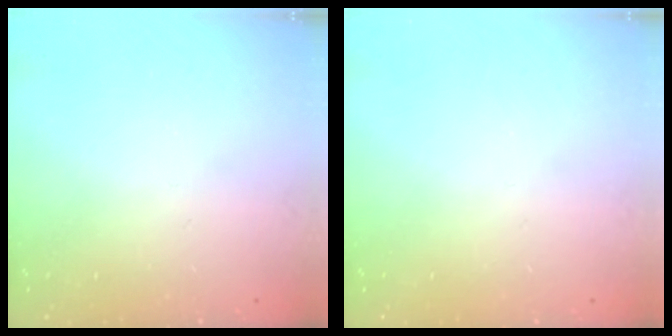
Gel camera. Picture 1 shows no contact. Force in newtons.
{"total": 0.0}